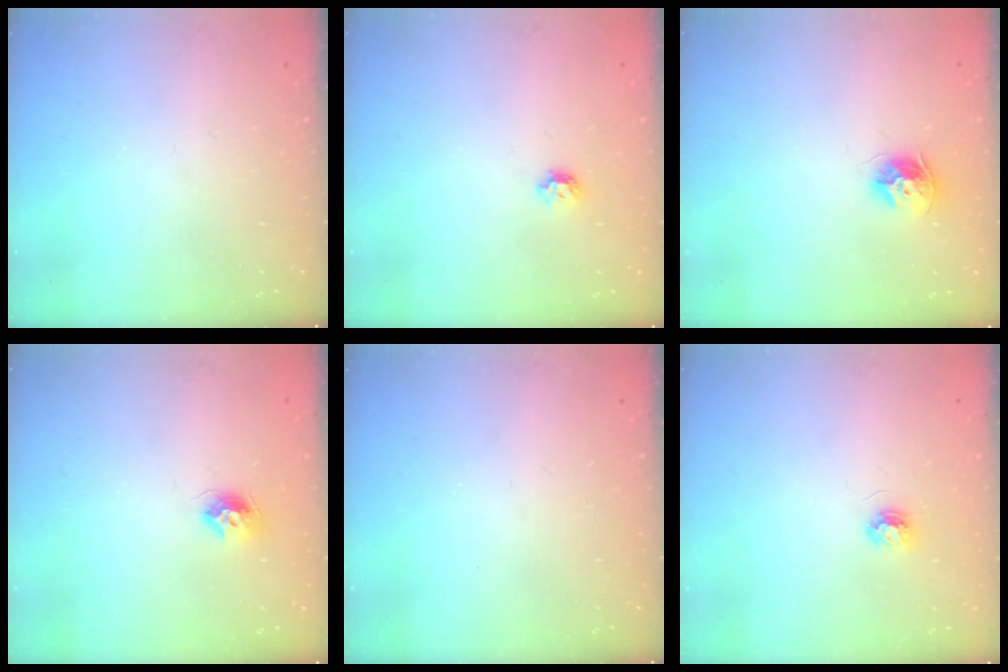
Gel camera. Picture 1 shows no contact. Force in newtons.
{"total": 5.9, "press": 5.8, "slide": 0.9}
{"total": 8.5, "press": 8.5, "slide": 0.4}
{"total": 8.4, "press": 8.3, "slide": 0.7}
{"total": 0.0}
{"total": 3.7, "press": 3.7, "slide": 0.5}